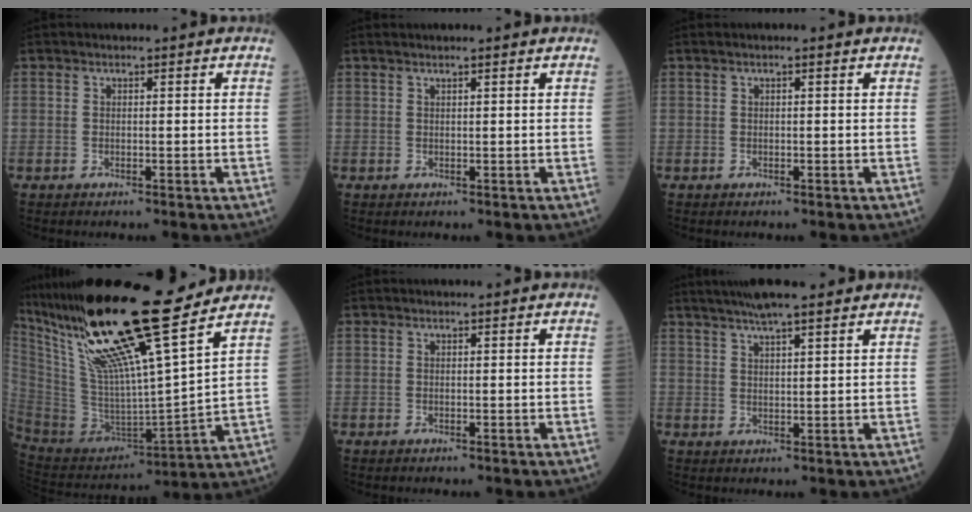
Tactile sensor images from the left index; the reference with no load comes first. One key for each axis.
{"total": 1.8, "fx": 1.5, "fy": -0.1, "fz": 0.9, "tx": -0.014, "ty": 0.022, "tz": 0.026}
{"total": 0.8, "fx": 0.5, "fy": -0.1, "fz": 0.6, "tx": -0.018, "ty": 0.013, "tz": 0.008}
{"total": 24.0, "fx": 17.8, "fy": 0.6, "fz": 16.0, "tx": -0.295, "ty": -0.004, "tz": 0.325}
{"total": 0.0}
{"total": 8.6, "fx": 6.9, "fy": 0.6, "fz": 5.1, "tx": -0.080, "ty": 0.029, "tz": 0.106}